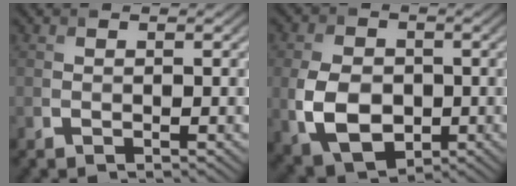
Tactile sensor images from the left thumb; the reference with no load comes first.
{"total": 9.1, "force": [-1.7, 6.5, 6.1], "torque": [-0.144, -0.017, -0.035]}